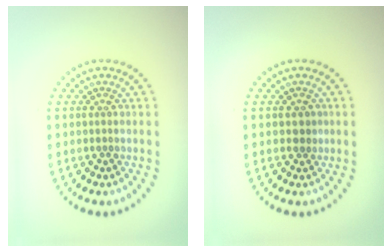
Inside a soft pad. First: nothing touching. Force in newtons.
{"total": 1.0, "press": 0.9, "slide": 0.4}